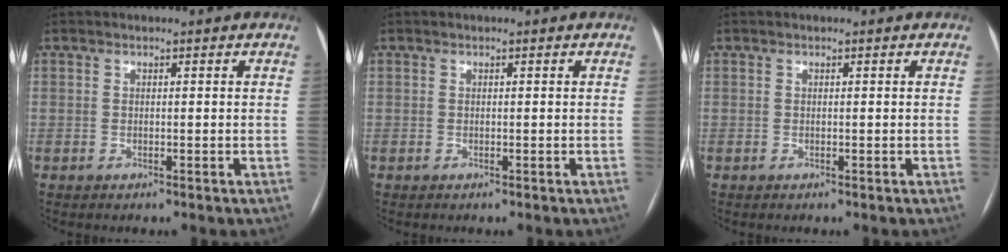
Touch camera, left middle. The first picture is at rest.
{"total": 0.0}
{"total": 0.0}